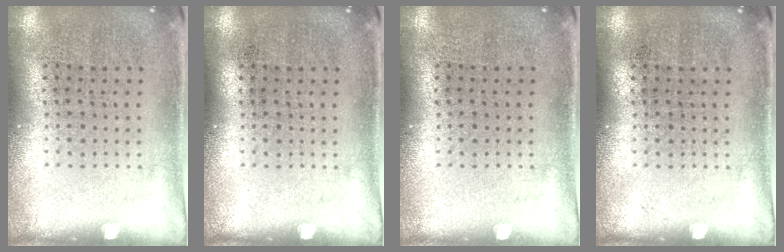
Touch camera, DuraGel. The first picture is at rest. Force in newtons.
{"total": 0.0}
{"total": 0.0}
{"total": 0.0}